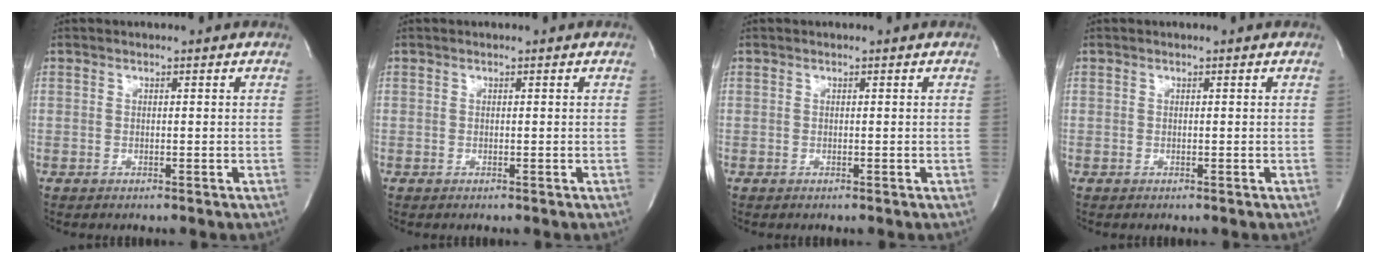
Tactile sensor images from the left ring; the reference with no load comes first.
{"total": 0.0}
{"total": 0.0}
{"total": 0.0}